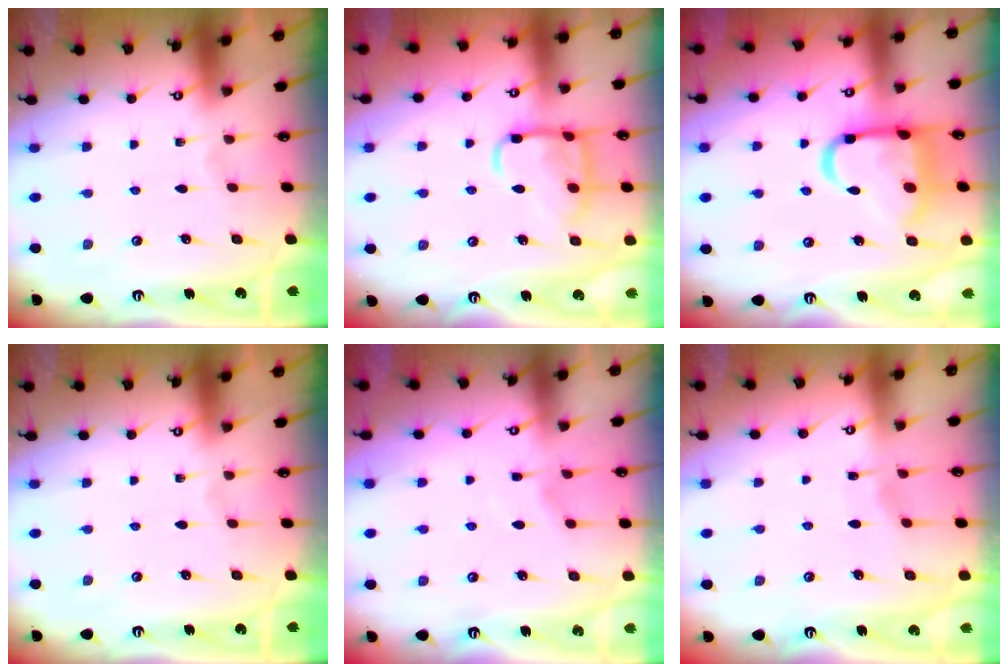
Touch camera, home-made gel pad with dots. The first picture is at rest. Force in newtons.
{"total": 12.0, "press": 12.0, "slide": 1.0}
{"total": 15.6, "press": 15.5, "slide": 1.4}
{"total": 0.0}
{"total": 2.8, "press": 2.8, "slide": 0.5}
{"total": 2.6, "press": 2.6, "slide": 0.4}